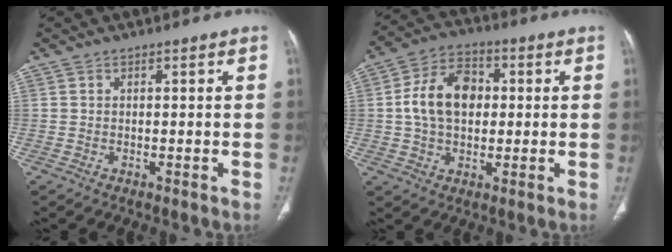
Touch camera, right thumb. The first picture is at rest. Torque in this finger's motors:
{"motor_torque": [-0.11, 1.78, 0.98, -0.05, 0.07]}